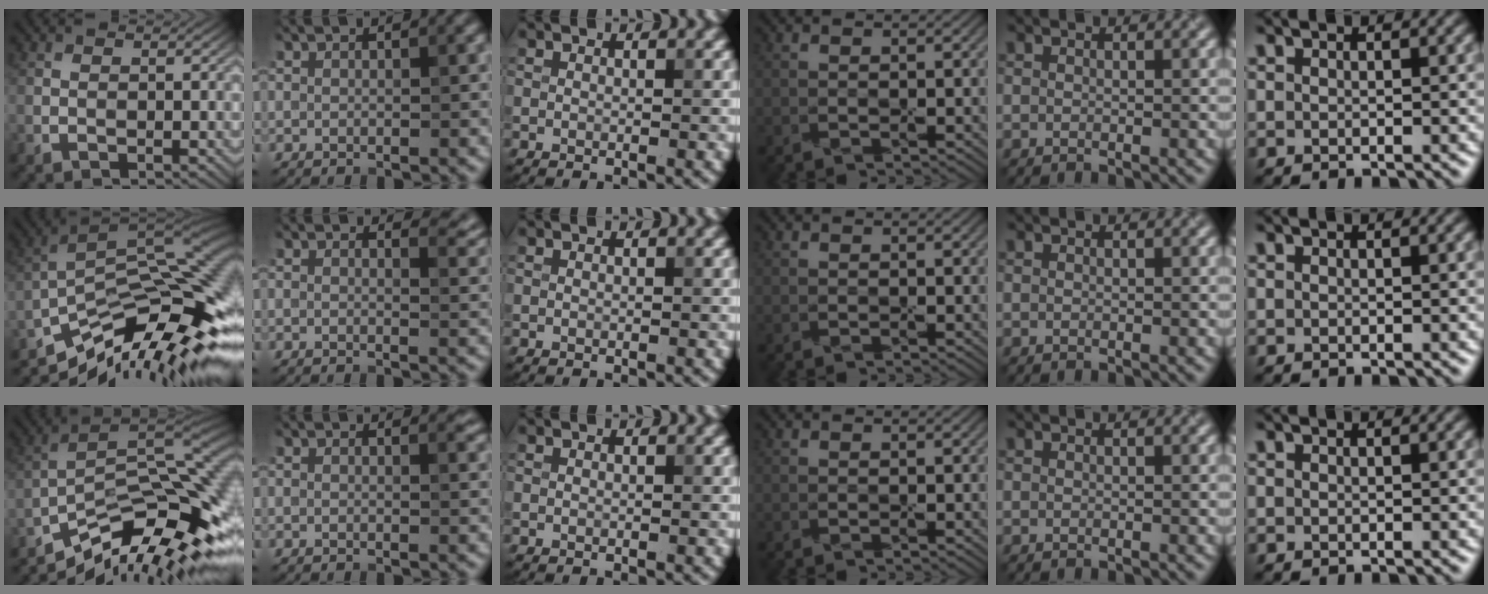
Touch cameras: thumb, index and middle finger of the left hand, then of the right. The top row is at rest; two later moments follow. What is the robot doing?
{"motion": "peel", "object": "plastic wrap"}